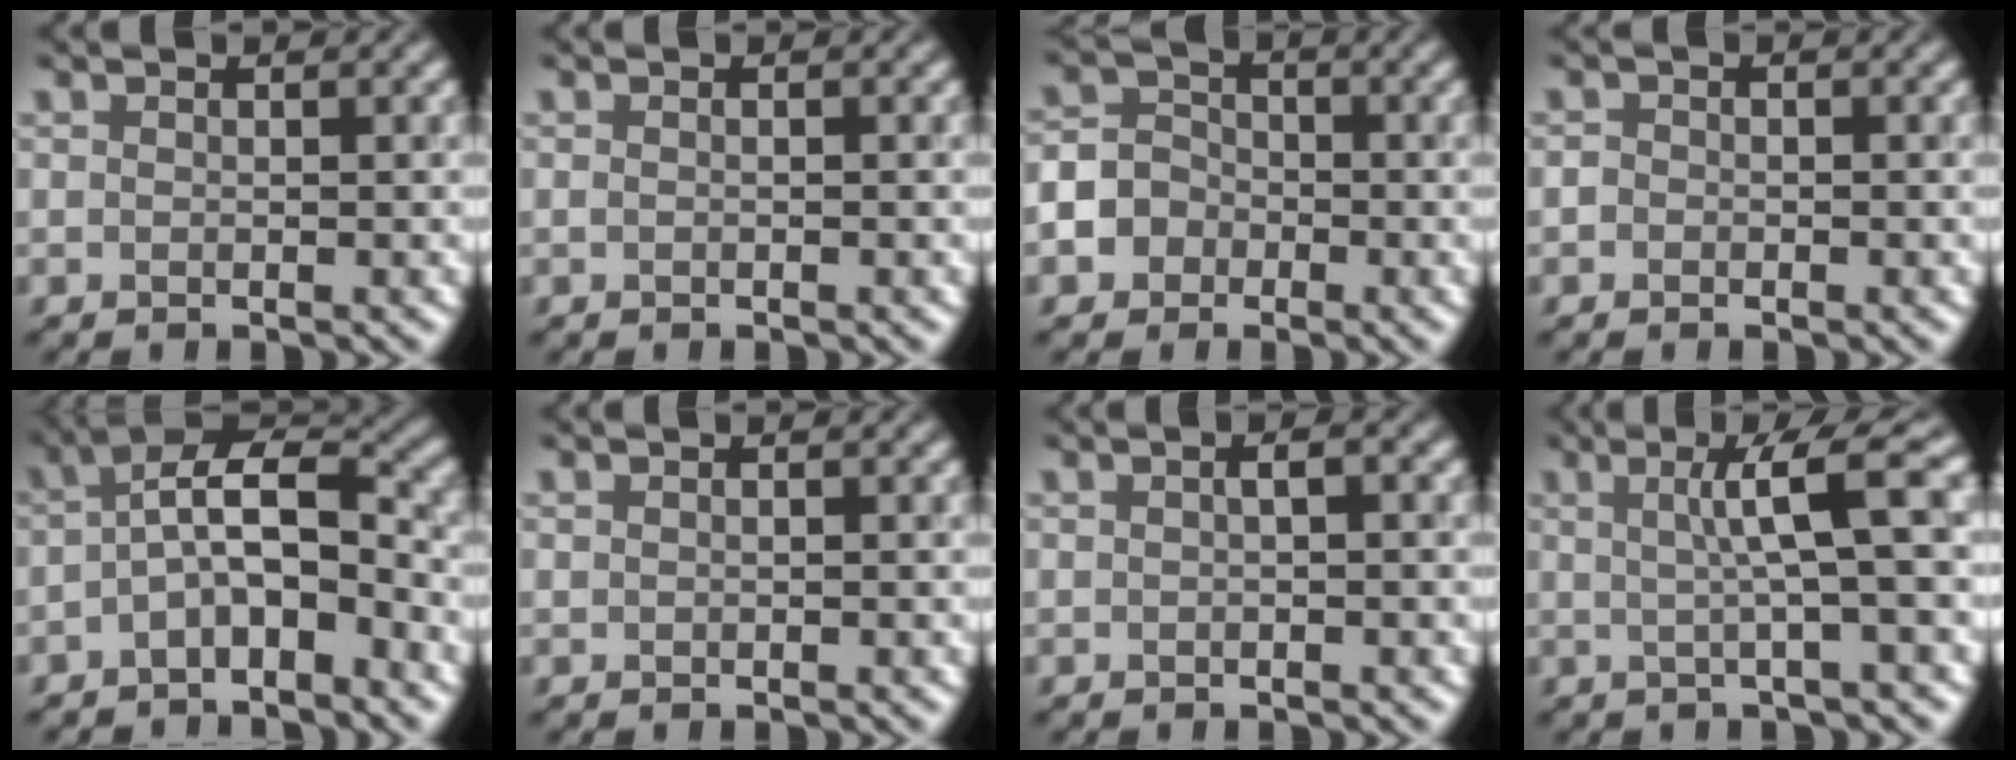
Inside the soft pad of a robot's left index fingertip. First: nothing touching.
{"total": 0.0}
{"total": 4.8, "force": [-2.2, 4.1, 1.4], "torque": [-0.010, 0.000, -0.050]}
{"total": 0.6, "force": [-0.4, 0.4, 0.1], "torque": [0.002, 0.004, -0.009]}
{"total": 5.4, "force": [-1.9, 2.0, 4.6], "torque": [-0.078, 0.022, -0.042]}
{"total": 0.0}
{"total": 1.2, "force": [0.1, 0.2, 1.1], "torque": [-0.016, 0.003, 0.001]}
{"total": 5.4, "force": [1.0, 0.5, 5.3], "torque": [-0.077, 0.017, 0.016]}